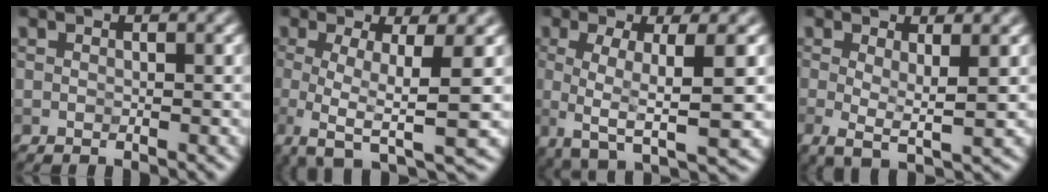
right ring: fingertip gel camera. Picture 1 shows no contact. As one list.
[{"total": 6.6, "force": [-1.0, 1.7, 6.3], "torque": [-0.094, -0.013, -0.025]}, {"total": 6.4, "force": [-0.4, 2.0, 6.1], "torque": [-0.092, -0.007, -0.012]}, {"total": 3.2, "force": [0.2, 1.0, 3.0], "torque": [-0.056, -0.011, 0.001]}]